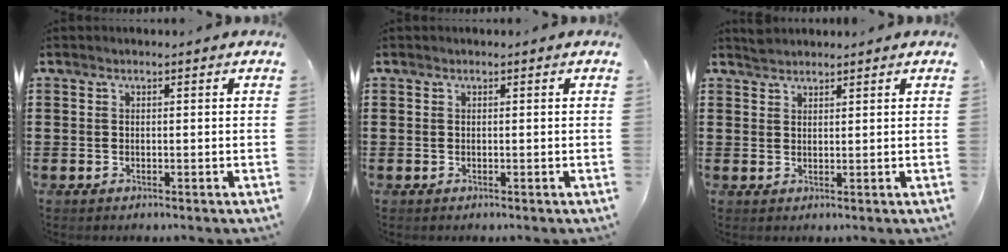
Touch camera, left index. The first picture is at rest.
{"total": 0.0}
{"total": 1.7, "force": [1.6, 0.4, 0.1], "torque": [-0.005, 0.001, 0.032]}